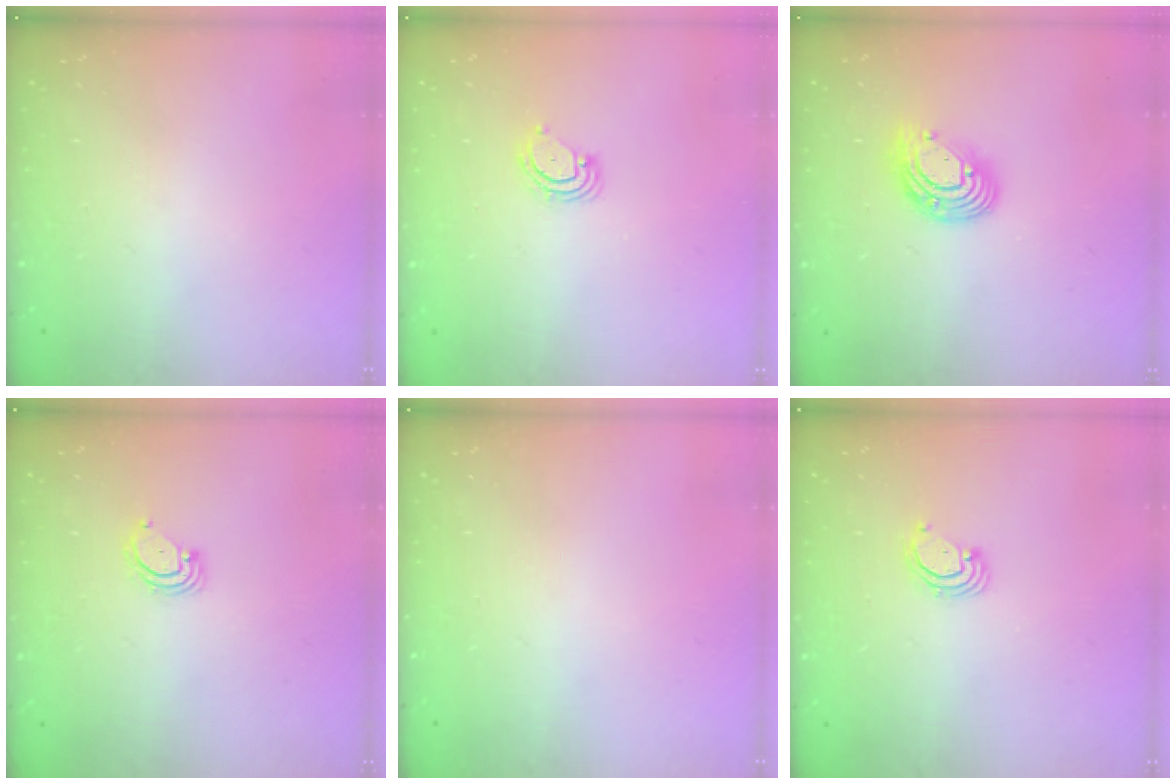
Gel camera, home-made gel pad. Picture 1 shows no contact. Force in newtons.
{"total": 4.7, "press": 4.6, "slide": 0.4}
{"total": 10.1, "press": 10.1, "slide": 0.9}
{"total": 2.8, "press": 2.8, "slide": 0.3}
{"total": 0.0}
{"total": 2.4, "press": 2.4, "slide": 0.2}